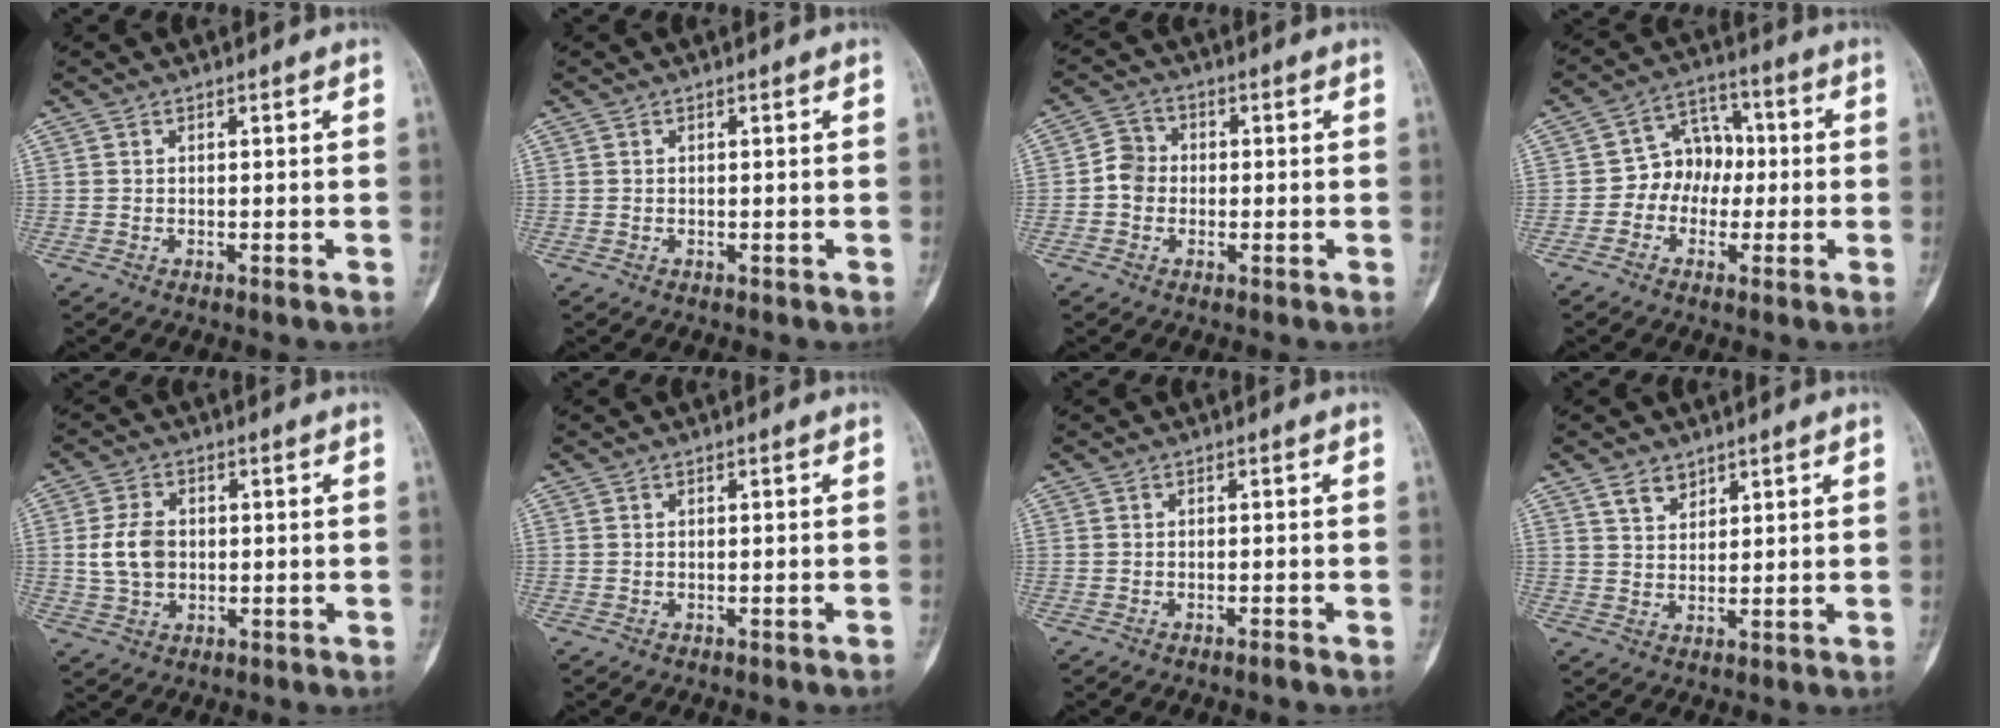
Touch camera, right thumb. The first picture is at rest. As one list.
[{"total": 0.0}, {"total": 4.6, "force": [-0.7, 4.1, 2.0], "torque": [-0.016, 0.012, -0.022]}, {"total": 8.2, "force": [-0.9, 6.8, 4.6], "torque": [-0.028, 0.031, -0.031]}, {"total": 6.6, "force": [0.1, 4.8, 4.6], "torque": [-0.080, 0.005, 0.005]}, {"total": 0.8, "force": [-0.6, -0.1, 0.5], "torque": [-0.013, 0.009, -0.005]}, {"total": 0.9, "force": [-0.7, -0.1, 0.5], "torque": [-0.013, 0.006, -0.013]}, {"total": 3.5, "force": [2.5, 2.1, 1.2], "torque": [-0.009, -0.017, 0.050]}]